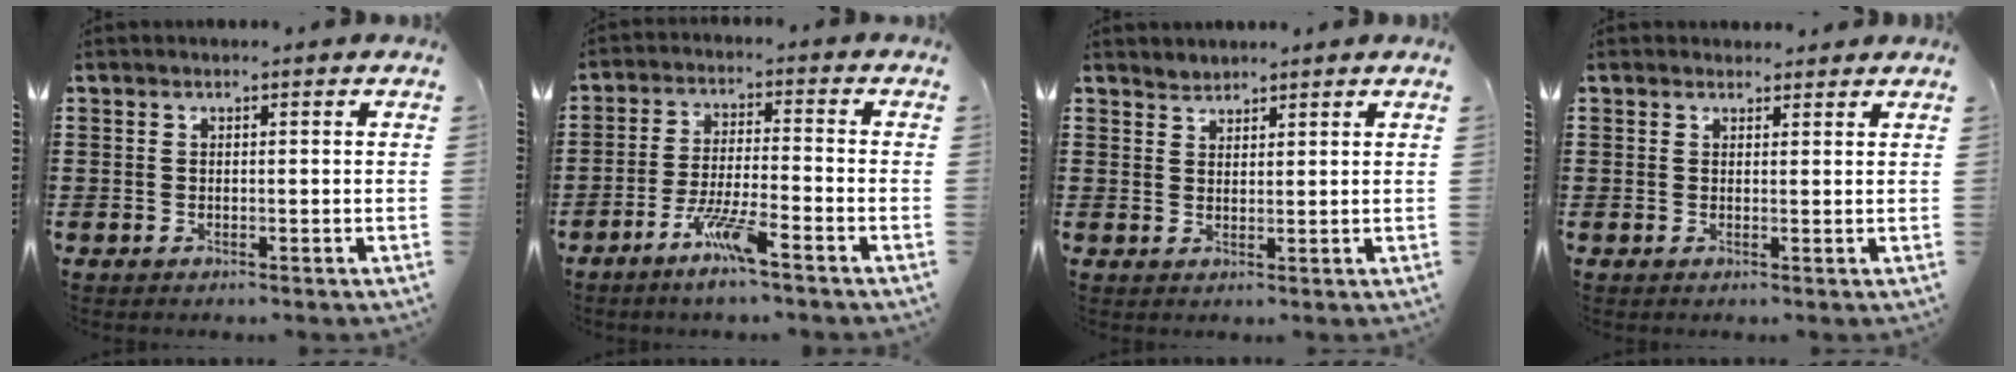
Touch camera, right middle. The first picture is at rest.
{"total": 6.7, "force": [-4.5, 0.4, 5.0], "torque": [-0.105, -0.010, -0.085]}
{"total": 1.6, "force": [1.6, 0.0, -0.5], "torque": [0.004, 0.001, 0.032]}
{"total": 1.4, "force": [1.4, 0.2, -0.1], "torque": [0.007, -0.002, 0.026]}